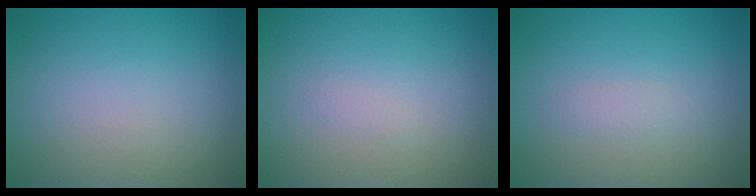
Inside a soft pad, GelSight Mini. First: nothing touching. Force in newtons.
{"total": 0.5, "press": 0.5, "slide": 0.0}
{"total": 0.9, "press": 0.9, "slide": 0.0}